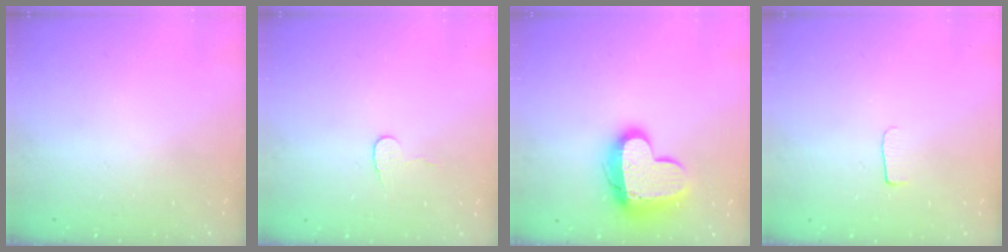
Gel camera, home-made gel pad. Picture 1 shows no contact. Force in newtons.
{"total": 5.6, "press": 5.6, "slide": 0.5}
{"total": 16.9, "press": 16.8, "slide": 1.4}
{"total": 5.3, "press": 5.3, "slide": 0.5}